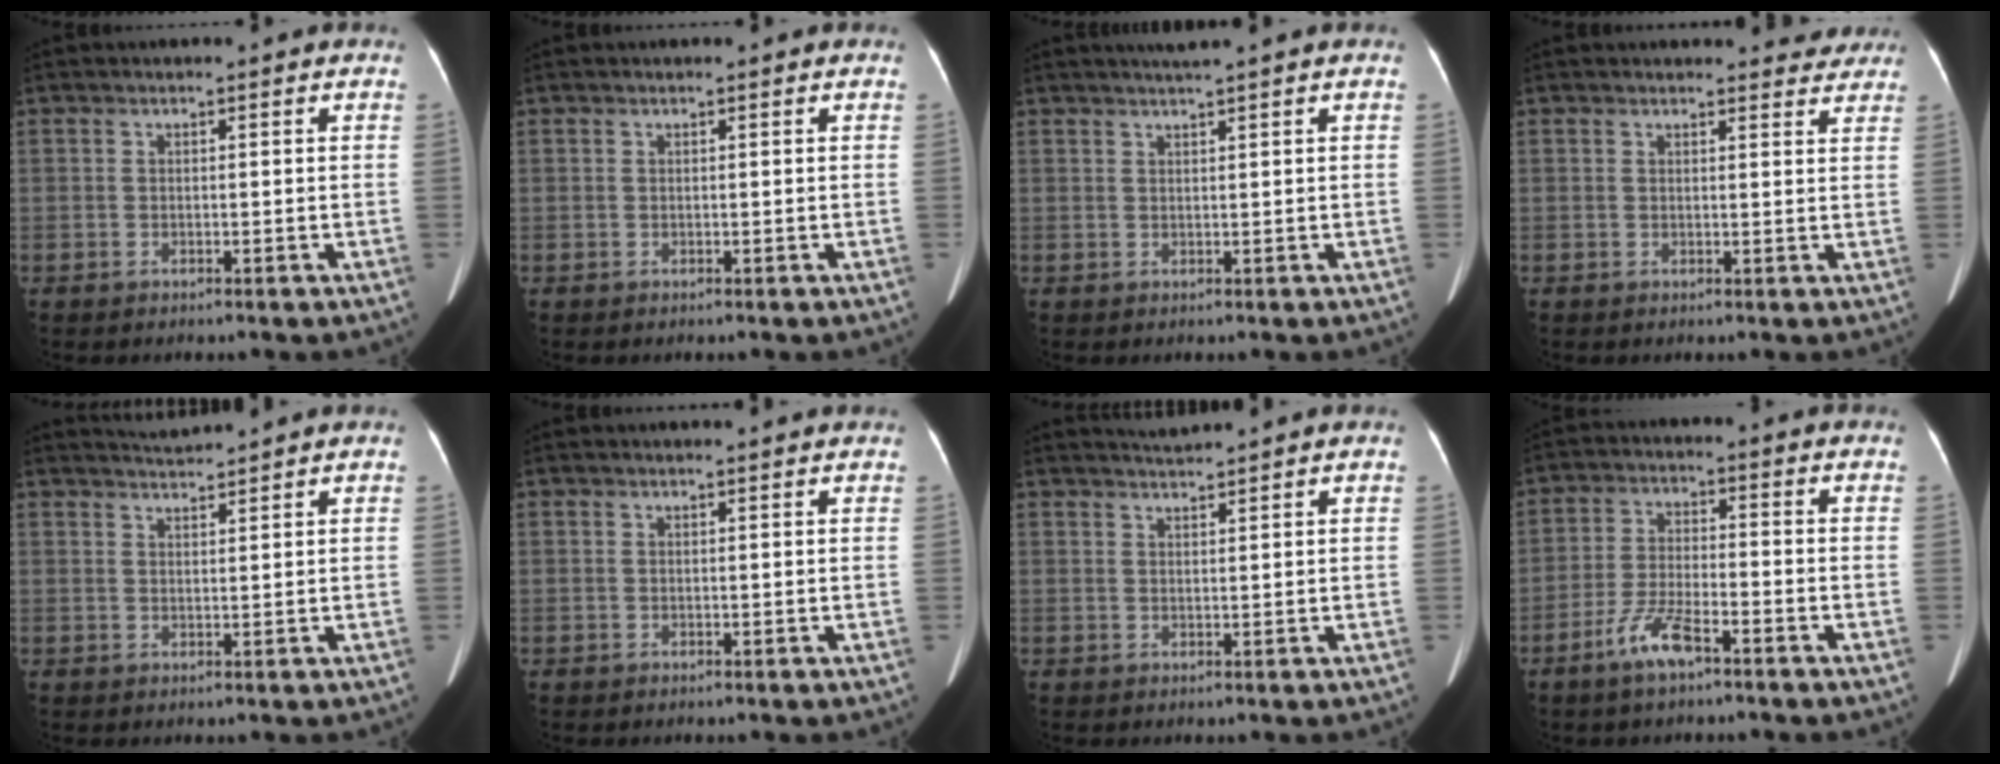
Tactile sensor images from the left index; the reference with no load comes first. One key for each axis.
{"total": 0.0}
{"total": 2.1, "fx": 1.8, "fy": -0.6, "fz": 1.0, "tx": -0.013, "ty": 0.008, "tz": 0.033}
{"total": 6.0, "fx": 5.7, "fy": 1.7, "fz": 0.9, "tx": 0.008, "ty": -0.007, "tz": 0.044}
{"total": 2.6, "fx": 2.5, "fy": -0.7, "fz": -0.1, "tx": 0.000, "ty": 0.008, "tz": 0.052}
{"total": 1.8, "fx": 1.8, "fy": -0.1, "fz": 0.4, "tx": -0.008, "ty": 0.008, "tz": 0.023}
{"total": 2.0, "fx": 1.9, "fy": -0.7, "fz": 0.0, "tx": -0.003, "ty": 0.005, "tz": 0.043}
{"total": 6.1, "fx": -4.0, "fy": 1.1, "fz": 4.4, "tx": -0.098, "ty": -0.003, "tz": -0.077}